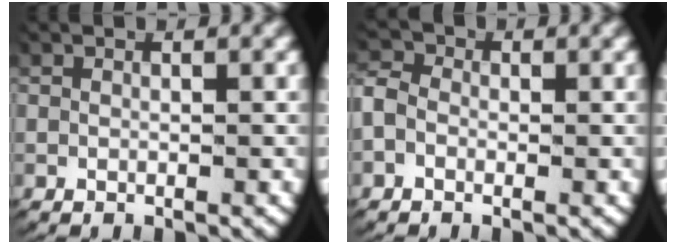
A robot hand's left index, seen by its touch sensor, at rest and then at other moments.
{"total": 2.7, "force": [-0.2, 2.4, 1.2], "torque": [-0.039, 0.002, -0.012]}